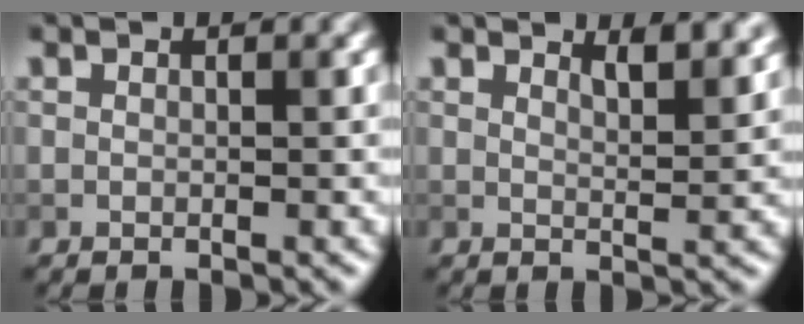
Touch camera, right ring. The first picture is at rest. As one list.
[{"total": 3.0, "force": [2.4, 0.8, 1.6], "torque": [-0.023, 0.001, 0.033]}]